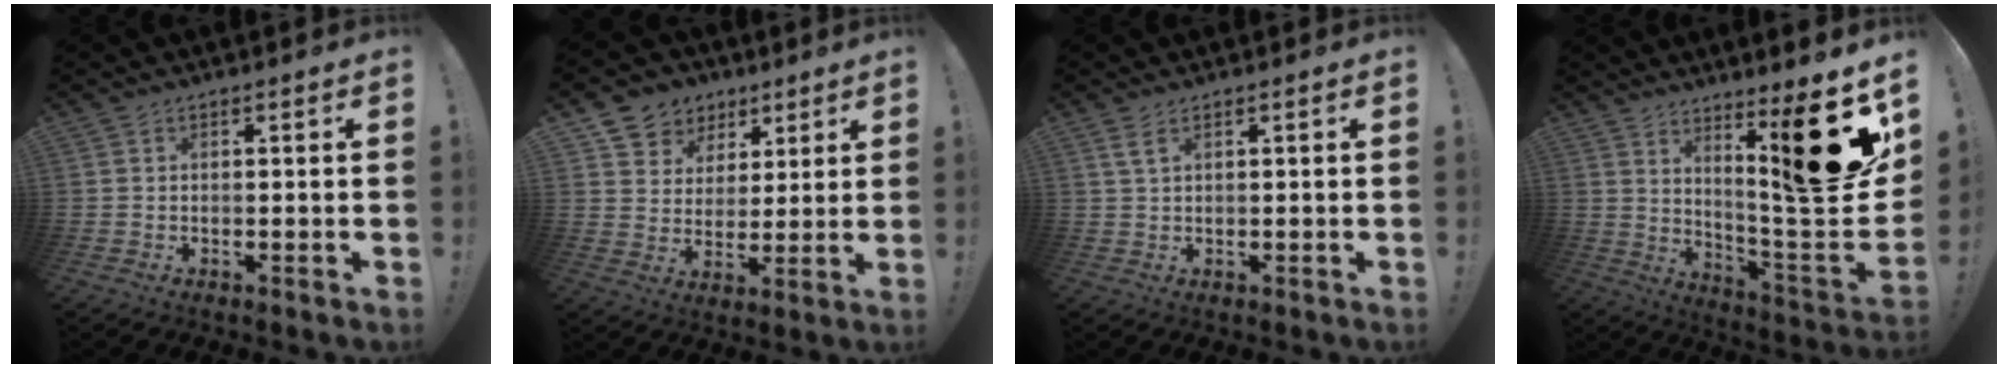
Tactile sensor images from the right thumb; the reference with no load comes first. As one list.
[{"total": 8.5, "force": [4.4, 7.2, 1.2], "torque": [-0.019, -0.034, 0.090]}, {"total": 3.1, "force": [1.7, 1.1, 2.3], "torque": [-0.043, -0.003, 0.030]}, {"total": 20.9, "force": [9.5, 3.3, 18.3], "torque": [-0.247, -0.094, 0.153]}]